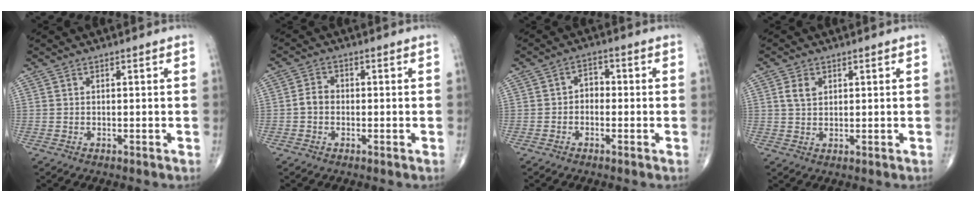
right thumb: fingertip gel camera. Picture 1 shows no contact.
{"total": 3.0, "force": [-0.6, 2.4, 1.7], "torque": [-0.024, 0.012, -0.018]}
{"total": 3.0, "force": [-0.7, 2.3, 1.8], "torque": [-0.009, 0.018, -0.025]}
{"total": 3.4, "force": [1.2, 2.4, 2.1], "torque": [-0.033, -0.001, 0.025]}